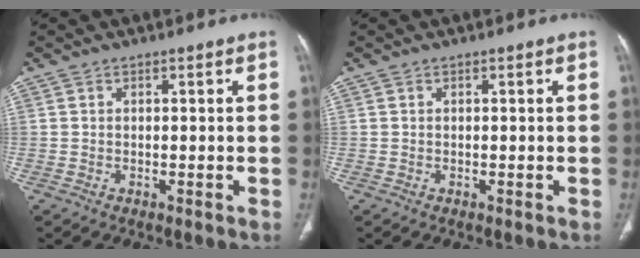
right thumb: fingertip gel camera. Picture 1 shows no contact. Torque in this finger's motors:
{"motor_torque": [0.00, 0.00, -0.05, -0.04, 0.01]}